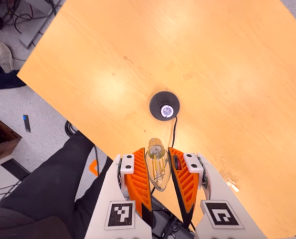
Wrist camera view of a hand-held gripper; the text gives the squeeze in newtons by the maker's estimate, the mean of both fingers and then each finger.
{"total": 11.5, "left": 11.8, "right": 11.3}